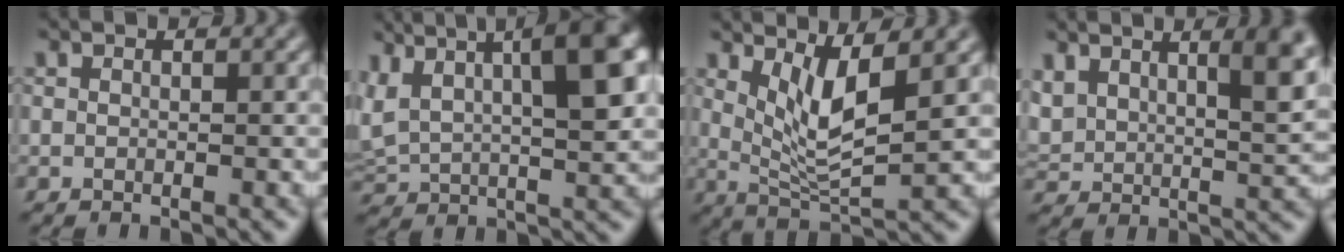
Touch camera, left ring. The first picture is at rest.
{"total": 10.5, "force": [3.8, 4.0, 8.9], "torque": [-0.152, 0.018, 0.061]}
{"total": 4.3, "force": [1.7, 1.0, 3.8], "torque": [-0.079, -0.013, 0.039]}
{"total": 7.1, "force": [3.6, 3.1, 5.3], "torque": [-0.097, 0.004, 0.067]}